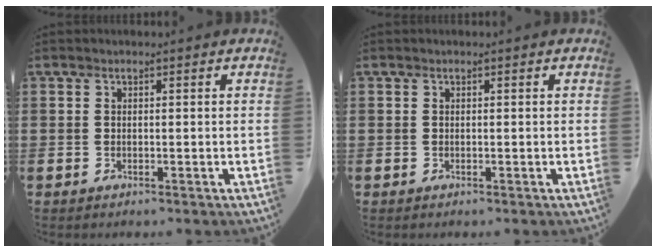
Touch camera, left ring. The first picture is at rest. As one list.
[{"total": 0.0}]